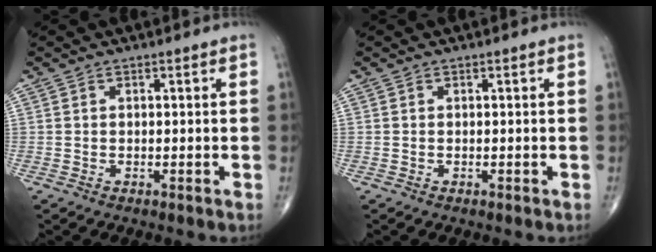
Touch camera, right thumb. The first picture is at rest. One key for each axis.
{"total": 0.0}